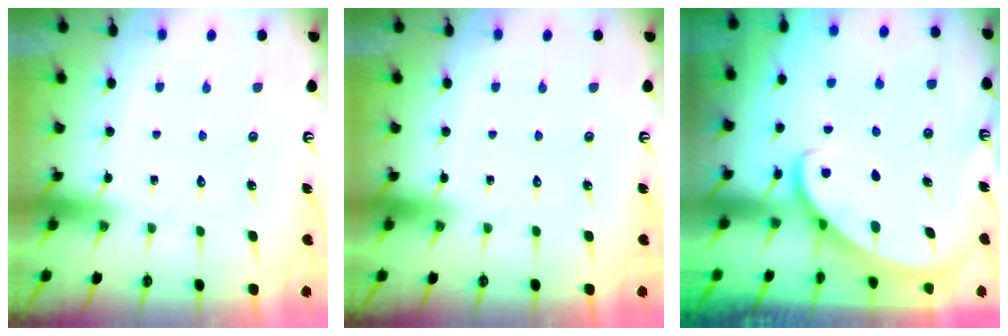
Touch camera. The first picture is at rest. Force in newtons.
{"total": 0.0}
{"total": 2.6, "press": 2.6, "slide": 0.3}